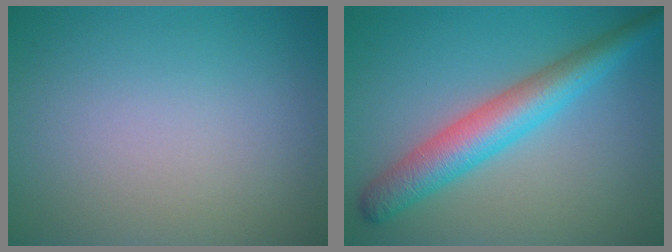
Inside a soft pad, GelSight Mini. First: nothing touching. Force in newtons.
{"total": 5.6, "press": 5.6, "slide": 0.1}